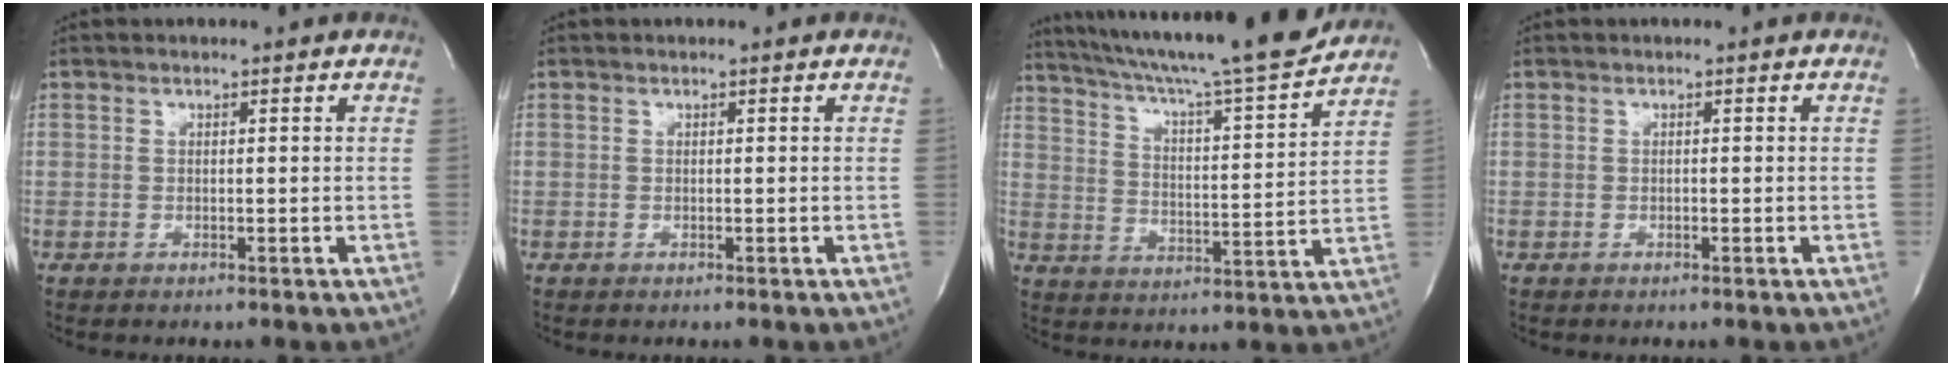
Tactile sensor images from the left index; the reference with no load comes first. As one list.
[{"total": 0.0}, {"total": 21.3, "force": [18.9, -0.1, 9.8], "torque": [-0.164, -0.022, 0.280]}, {"total": 0.0}]